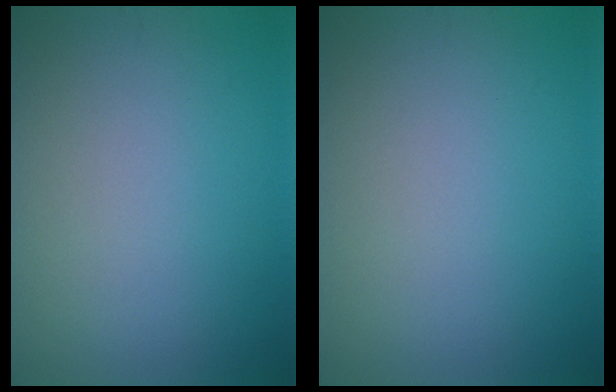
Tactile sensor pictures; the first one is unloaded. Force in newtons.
{"total": 0.0}